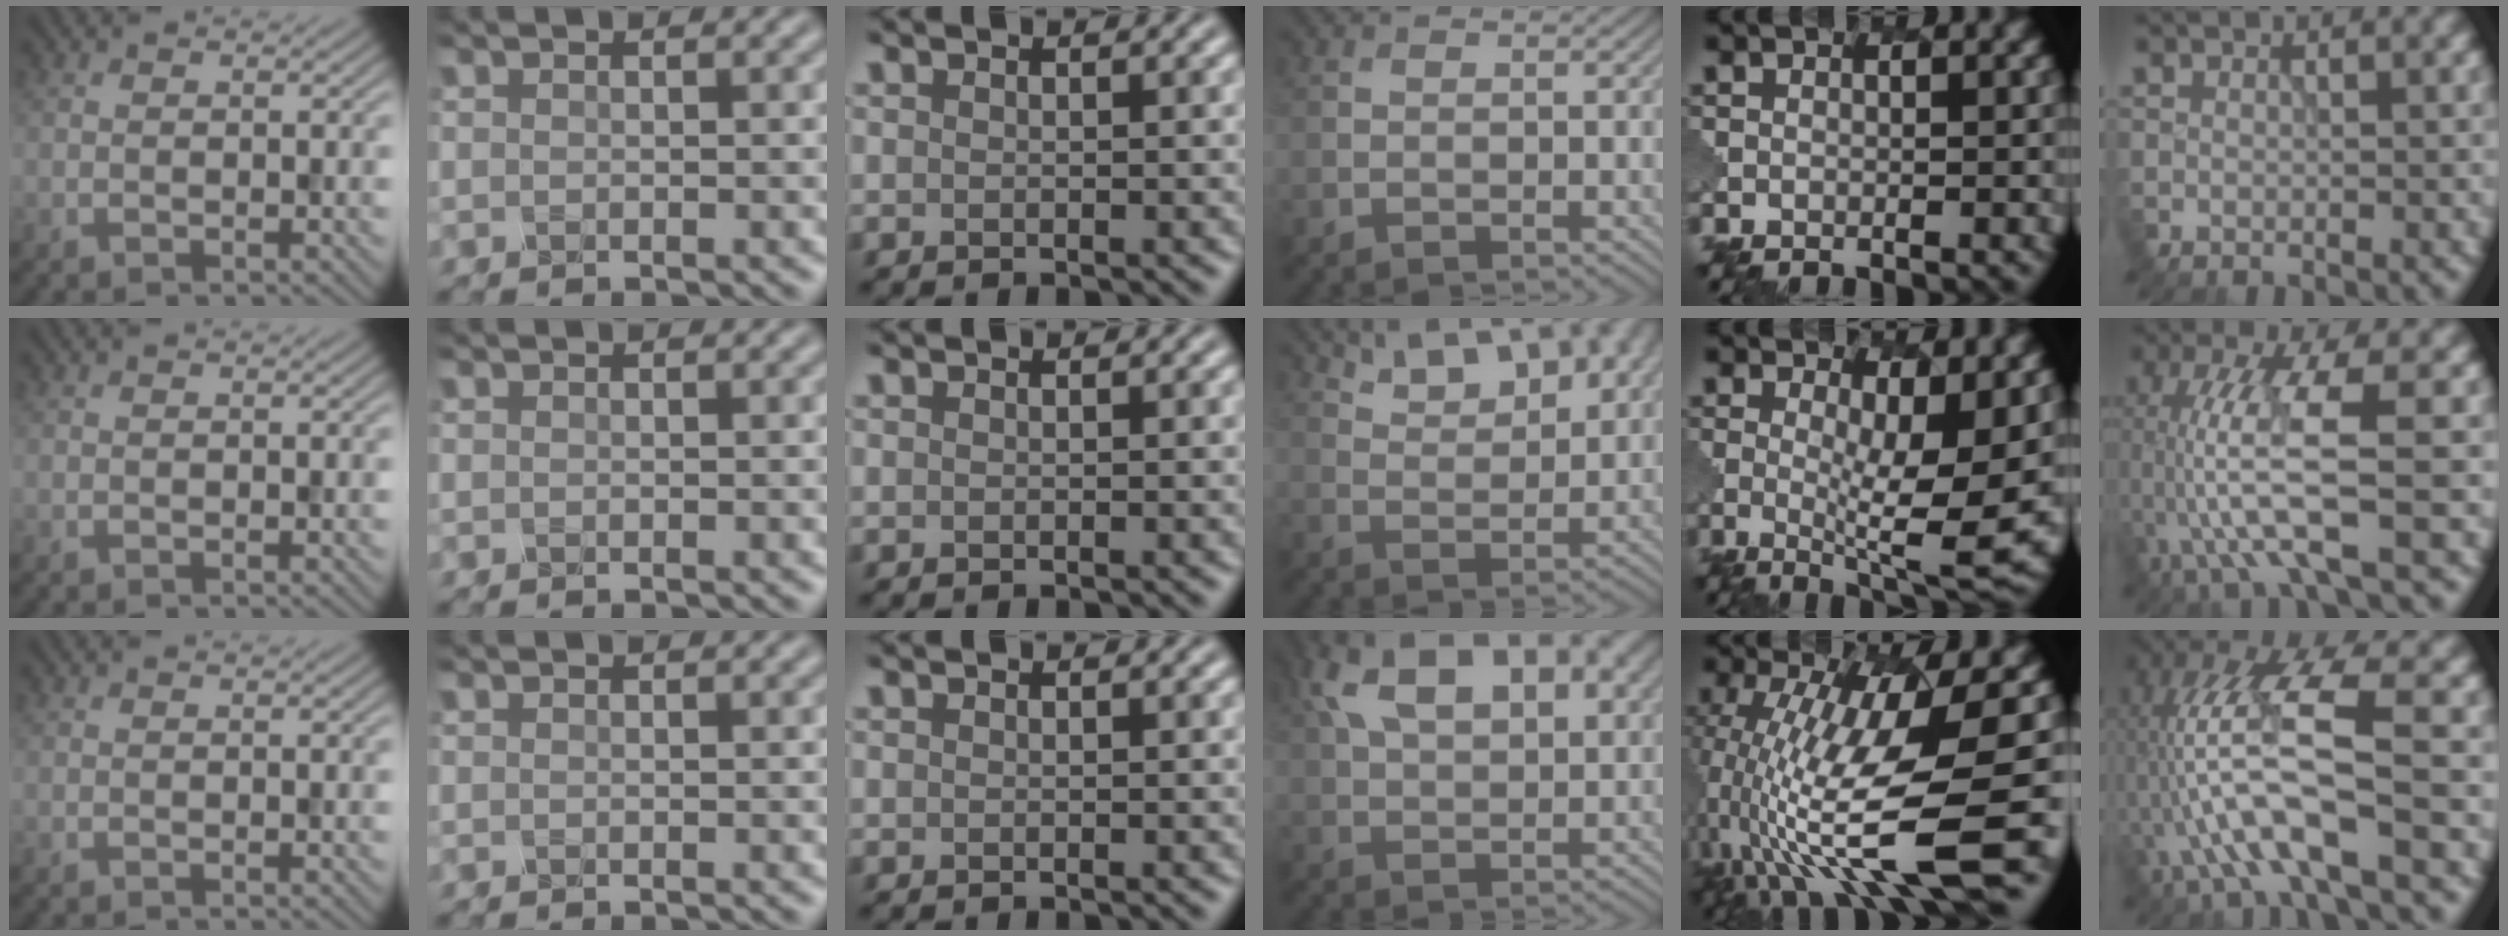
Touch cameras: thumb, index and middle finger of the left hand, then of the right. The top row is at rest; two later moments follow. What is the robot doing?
{"motion": "dispense", "object": "oil cruet"}